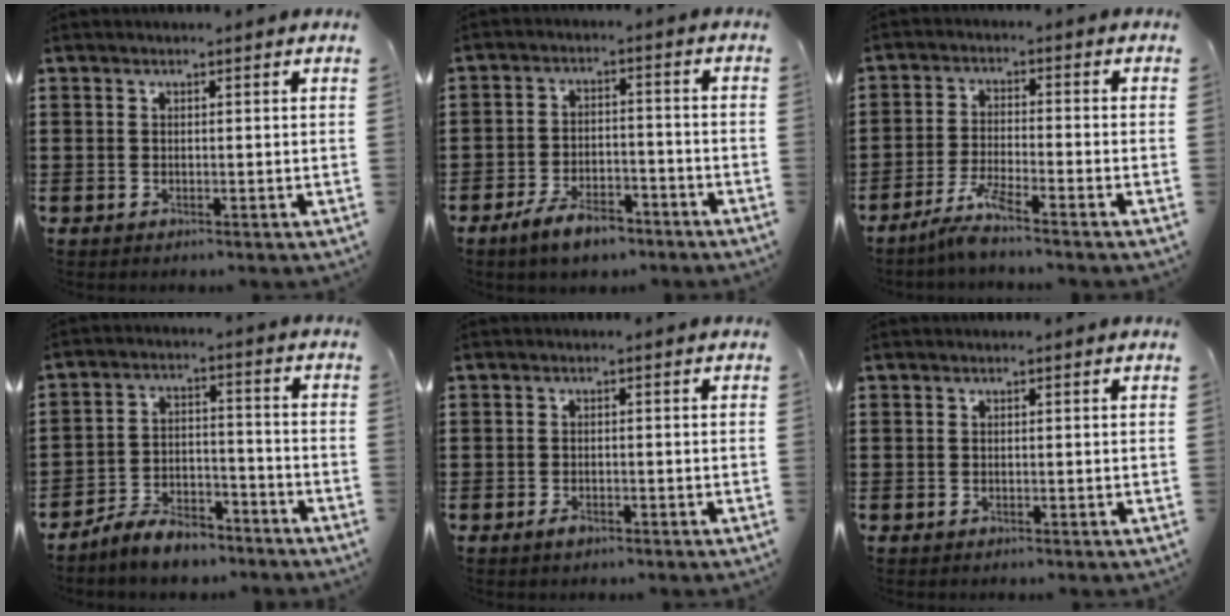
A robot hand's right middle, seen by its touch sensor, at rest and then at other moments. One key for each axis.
{"total": 6.0, "fx": -4.8, "fy": 1.9, "fz": 2.9, "tx": -0.066, "ty": 0.004, "tz": -0.093}
{"total": 4.7, "fx": -3.7, "fy": 0.0, "fz": 2.9, "tx": -0.064, "ty": -0.008, "tz": -0.071}
{"total": 6.6, "fx": -6.1, "fy": 1.6, "fz": 1.9, "tx": -0.039, "ty": 0.012, "tz": -0.119}
{"total": 1.2, "fx": -0.9, "fy": 0.4, "fz": 0.7, "tx": -0.015, "ty": -0.004, "tz": -0.016}
{"total": 0.0}